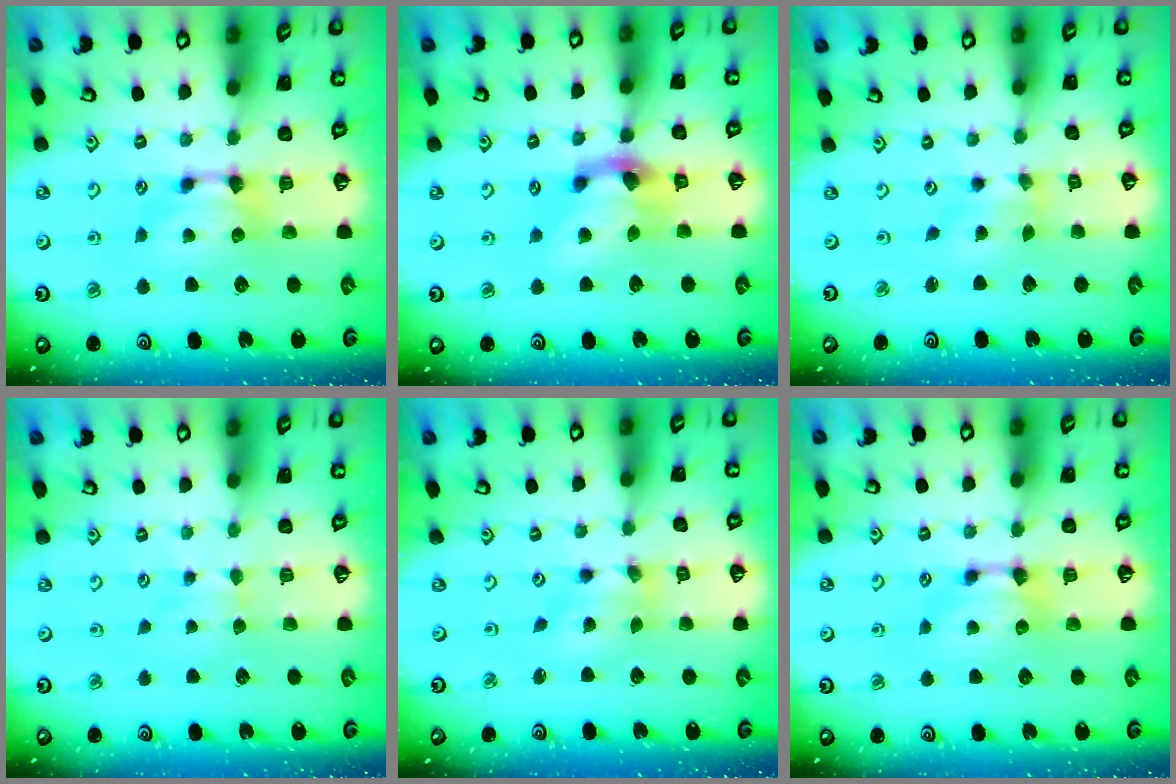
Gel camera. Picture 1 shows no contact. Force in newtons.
{"total": 4.0, "press": 3.5, "slide": 2.1}
{"total": 1.3, "press": 0.7, "slide": 1.1}
{"total": 2.5, "press": 2.4, "slide": 0.4}
{"total": 1.6, "press": 0.2, "slide": 1.5}
{"total": 0.0}